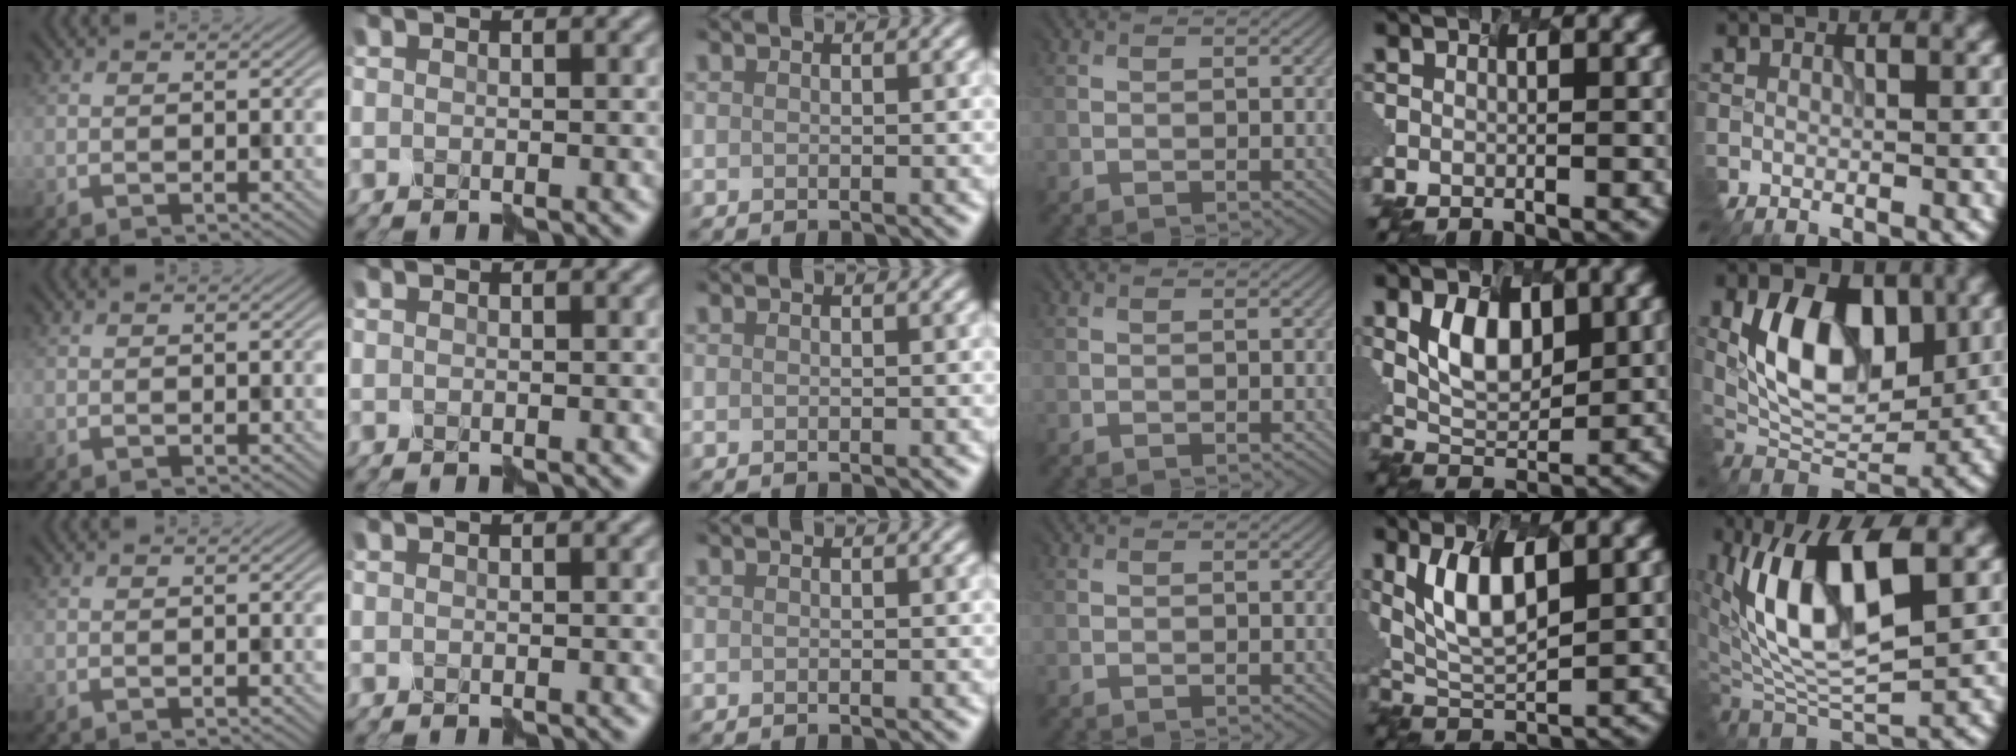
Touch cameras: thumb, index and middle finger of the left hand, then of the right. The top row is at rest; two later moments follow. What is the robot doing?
{"motion": "assemble", "object": "hinged jar"}